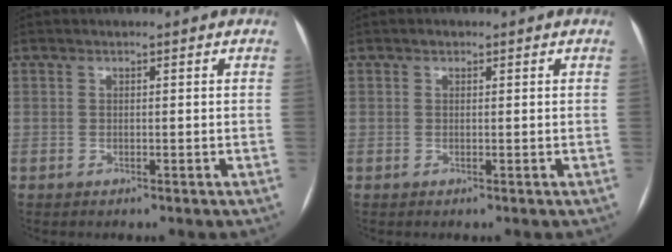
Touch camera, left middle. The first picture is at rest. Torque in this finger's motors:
{"motor_torque": [0.21, -0.20, -0.01, 0.00]}